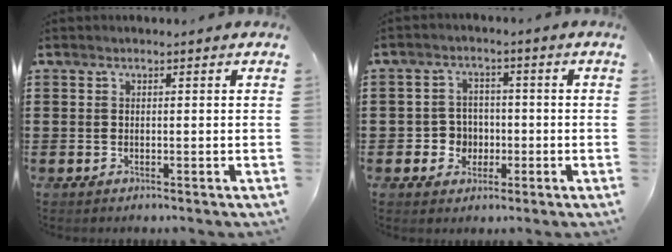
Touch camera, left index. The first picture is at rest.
{"total": 4.0, "force": [-1.0, 3.7, 1.1], "torque": [-0.033, 0.006, -0.022]}